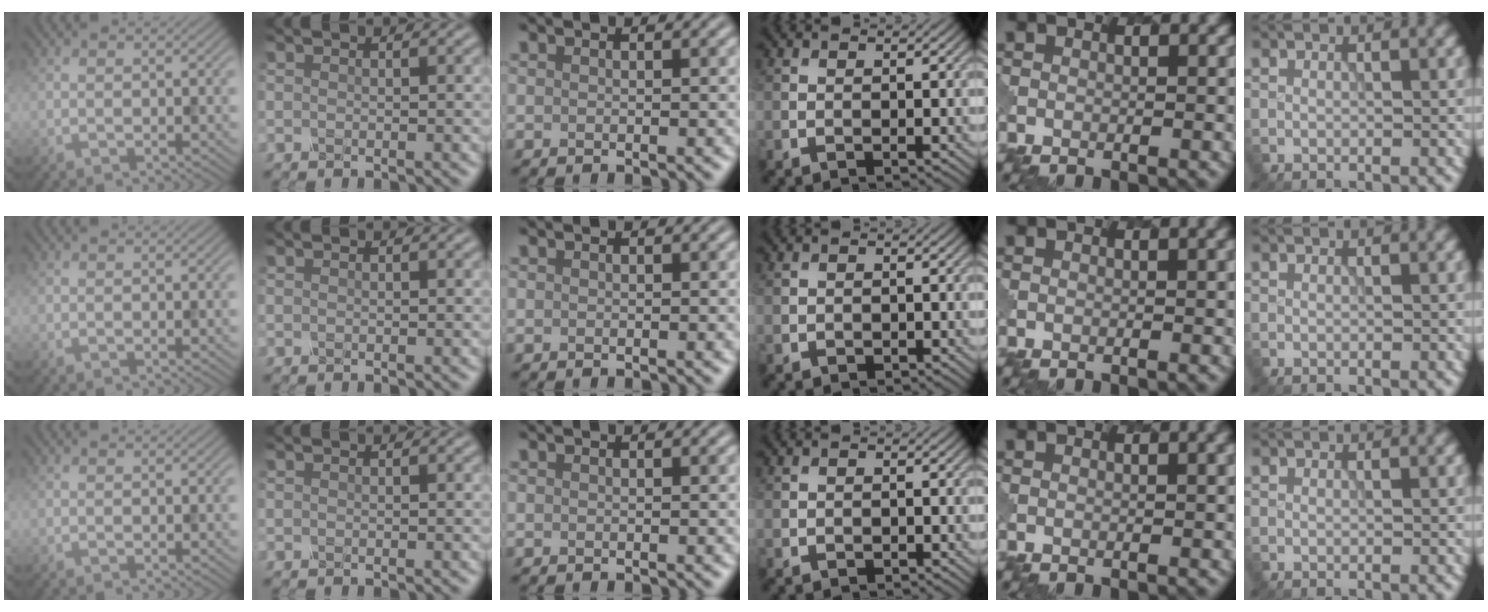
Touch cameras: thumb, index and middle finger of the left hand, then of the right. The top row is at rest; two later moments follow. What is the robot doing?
{"motion": "unscrew", "object": "spray bottle"}